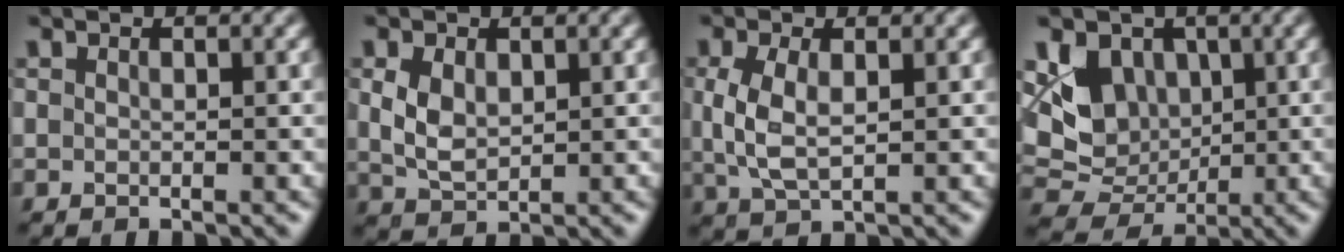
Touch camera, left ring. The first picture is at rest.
{"total": 3.2, "force": [0.7, 2.1, 2.2], "torque": [-0.054, -0.001, 0.018]}
{"total": 3.8, "force": [0.4, 1.9, 3.3], "torque": [-0.080, 0.001, 0.011]}
{"total": 7.1, "force": [1.3, 5.7, 3.9], "torque": [-0.061, -0.004, 0.022]}